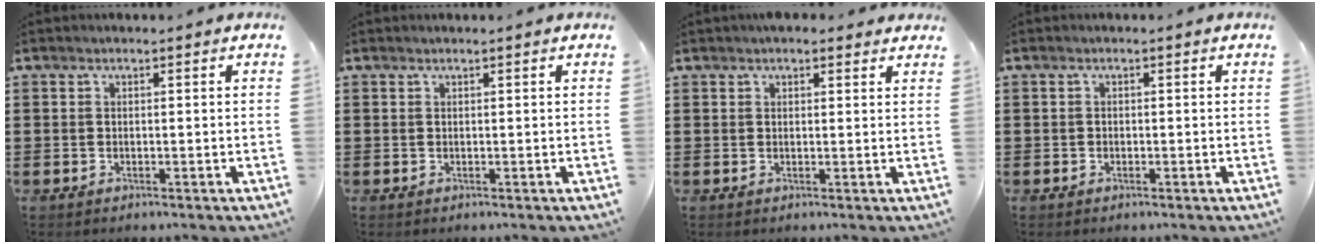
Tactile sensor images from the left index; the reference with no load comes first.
{"total": 0.5, "force": [0.4, -0.1, 0.3], "torque": [-0.005, -0.002, 0.010]}
{"total": 2.0, "force": [1.8, 0.6, 0.6], "torque": [-0.016, 0.006, 0.033]}
{"total": 0.5, "force": [-0.2, 0.5, 0.2], "torque": [-0.006, 0.001, -0.004]}